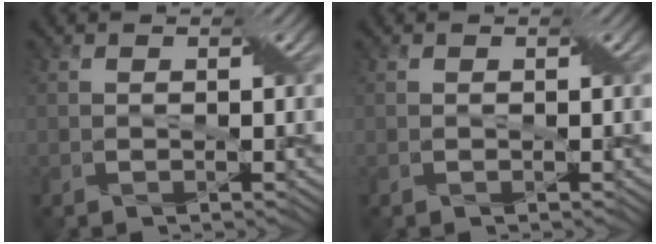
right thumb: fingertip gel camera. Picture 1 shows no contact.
{"total": 0.0}